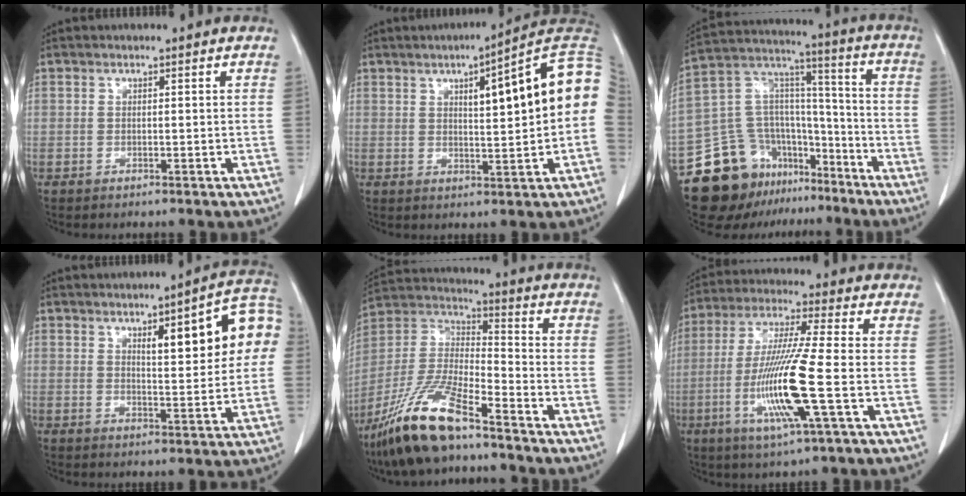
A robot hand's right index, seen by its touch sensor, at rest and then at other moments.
{"total": 13.9, "force": [2.6, 1.7, 13.6], "torque": [-0.185, 0.027, 0.030]}
{"total": 18.3, "force": [-12.7, 11.3, 6.8], "torque": [-0.117, 0.084, -0.213]}
{"total": 11.9, "force": [3.3, 2.4, 11.2], "torque": [-0.144, 0.025, 0.042]}
{"total": 16.0, "force": [-11.5, 2.9, 10.7], "torque": [-0.228, -0.013, -0.216]}
{"total": 13.8, "force": [-3.5, -0.4, 13.3], "torque": [-0.275, -0.019, -0.073]}